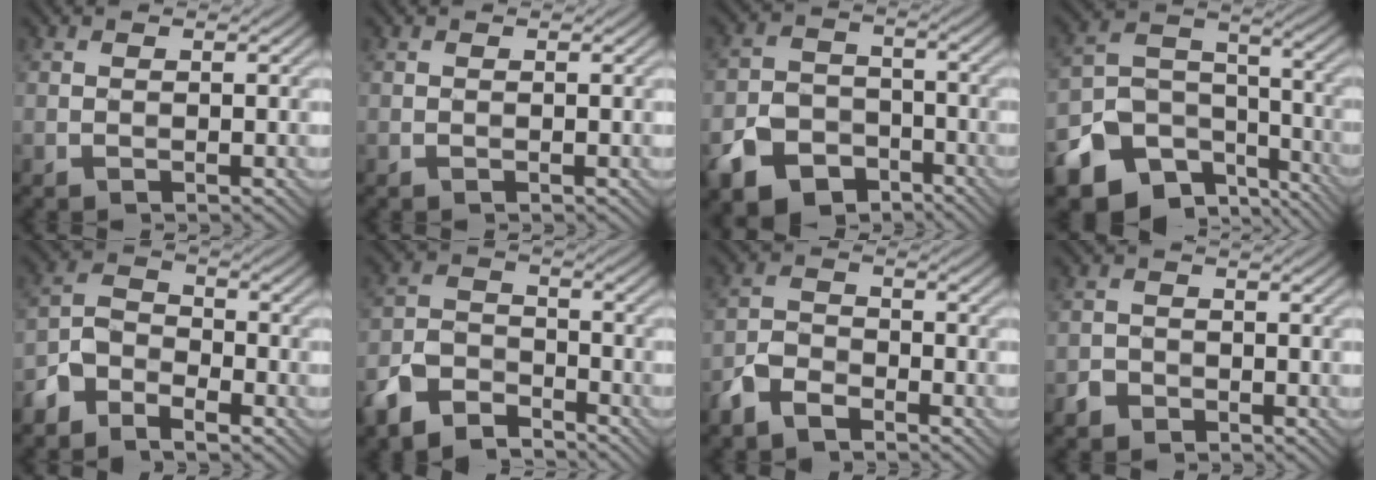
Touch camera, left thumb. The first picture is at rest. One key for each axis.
{"total": 0.0}
{"total": 8.9, "fx": -5.6, "fy": 5.9, "fz": 3.6, "tx": -0.081, "ty": -0.021, "tz": -0.105}
{"total": 14.1, "fx": -9.1, "fy": 9.2, "fz": 5.5, "tx": -0.140, "ty": -0.043, "tz": -0.138}
{"total": 5.4, "fx": -4.0, "fy": 2.7, "fz": 2.4, "tx": -0.046, "ty": 0.002, "tz": -0.093}
{"total": 7.8, "fx": -6.1, "fy": 3.8, "fz": 3.1, "tx": -0.069, "ty": -0.008, "tz": -0.136}
{"total": 4.7, "fx": -3.6, "fy": 2.3, "fz": 2.1, "tx": -0.045, "ty": -0.005, "tz": -0.083}
{"total": 1.8, "fx": -1.3, "fy": 1.3, "fz": 0.4, "tx": -0.006, "ty": 0.001, "tz": -0.028}